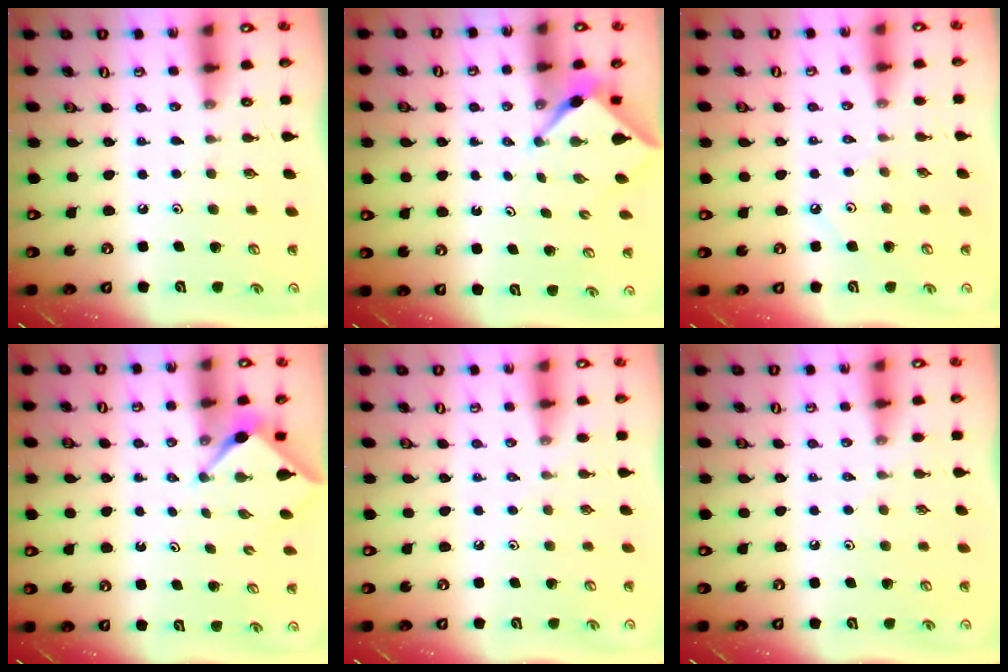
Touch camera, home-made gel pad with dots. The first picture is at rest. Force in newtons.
{"total": 3.1, "press": 3.0, "slide": 0.4}
{"total": 2.2, "press": 2.2, "slide": 0.3}
{"total": 3.0, "press": 2.9, "slide": 0.4}
{"total": 2.6, "press": 2.6, "slide": 0.4}
{"total": 3.5, "press": 3.4, "slide": 0.6}